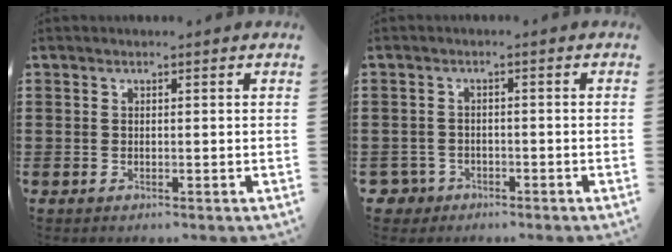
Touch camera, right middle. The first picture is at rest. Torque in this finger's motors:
{"motor_torque": [-1.08, 1.06, -0.01, -0.04]}